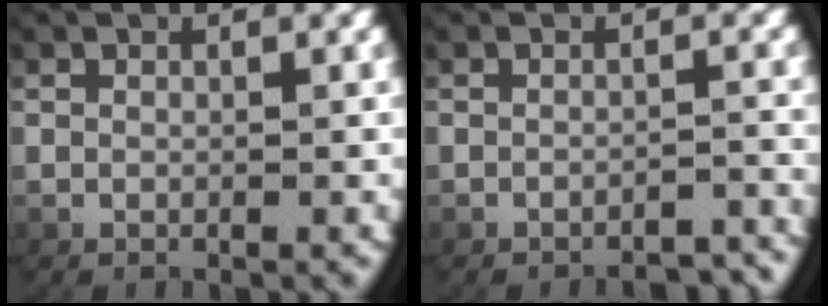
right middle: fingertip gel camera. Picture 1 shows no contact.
{"total": 3.4, "force": [-3.4, 0.1, 0.6], "torque": [-0.007, -0.004, -0.052]}